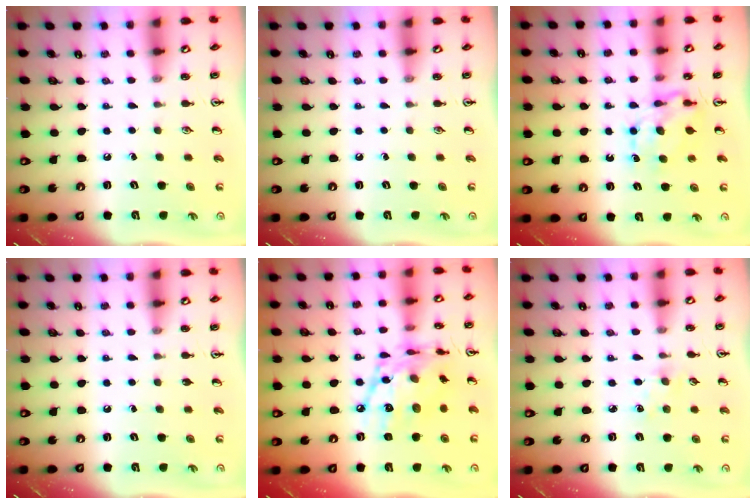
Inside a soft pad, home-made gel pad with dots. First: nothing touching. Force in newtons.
{"total": 0.0}
{"total": 6.7, "press": 6.7, "slide": 0.5}
{"total": 0.0}
{"total": 15.4, "press": 15.3, "slide": 1.2}
{"total": 1.9, "press": 1.9, "slide": 0.3}